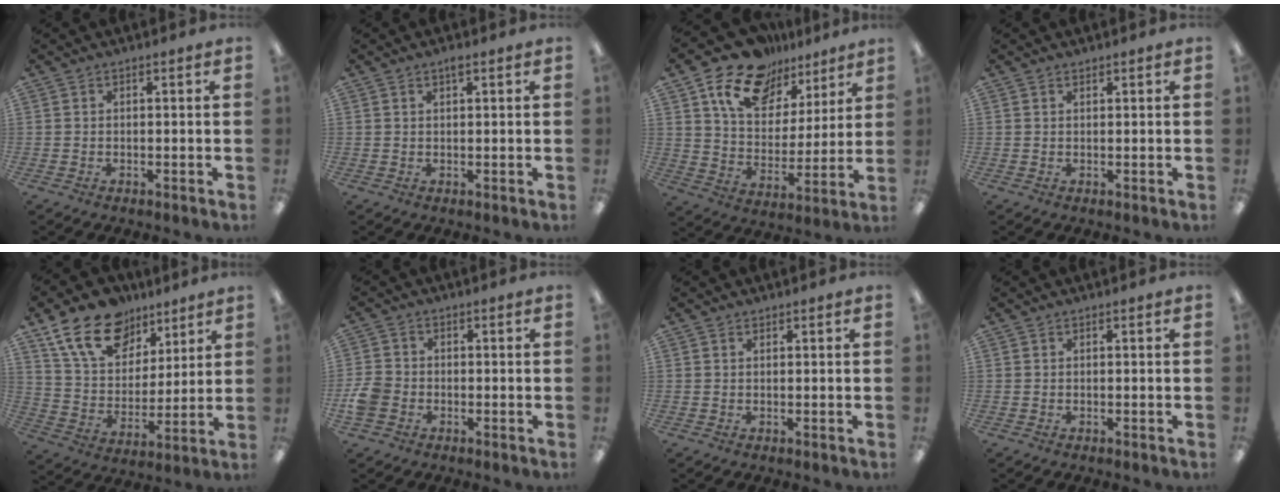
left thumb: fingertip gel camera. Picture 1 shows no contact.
{"total": 1.4, "force": [1.0, 0.4, 0.9], "torque": [-0.012, -0.001, 0.016]}
{"total": 15.4, "force": [10.9, 9.1, 5.9], "torque": [-0.120, -0.063, 0.202]}
{"total": 0.7, "force": [0.6, 0.2, 0.1], "torque": [-0.002, 0.000, 0.012]}
{"total": 17.4, "force": [11.2, 10.8, 7.8], "torque": [-0.145, -0.050, 0.211]}
{"total": 5.2, "force": [-1.8, 4.3, 2.5], "torque": [-0.052, 0.013, -0.032]}
{"total": 0.6, "force": [0.4, 0.2, 0.3], "torque": [-0.006, 0.001, 0.008]}
{"total": 0.0}